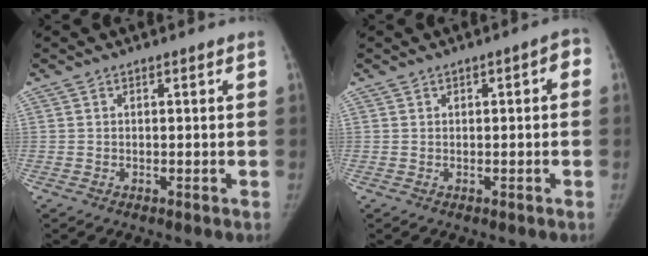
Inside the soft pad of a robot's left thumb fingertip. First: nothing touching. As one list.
[{"total": 2.7, "force": [0.0, 1.3, 2.4], "torque": [-0.022, 0.017, -0.006]}]